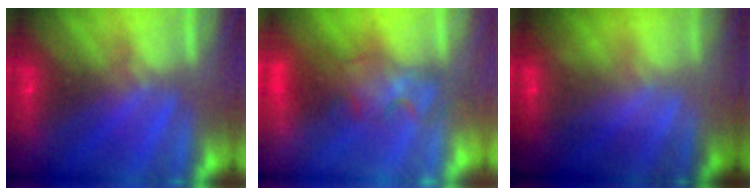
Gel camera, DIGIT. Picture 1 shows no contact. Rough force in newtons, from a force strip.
{"total": 4.3}
{"total": 1.6}